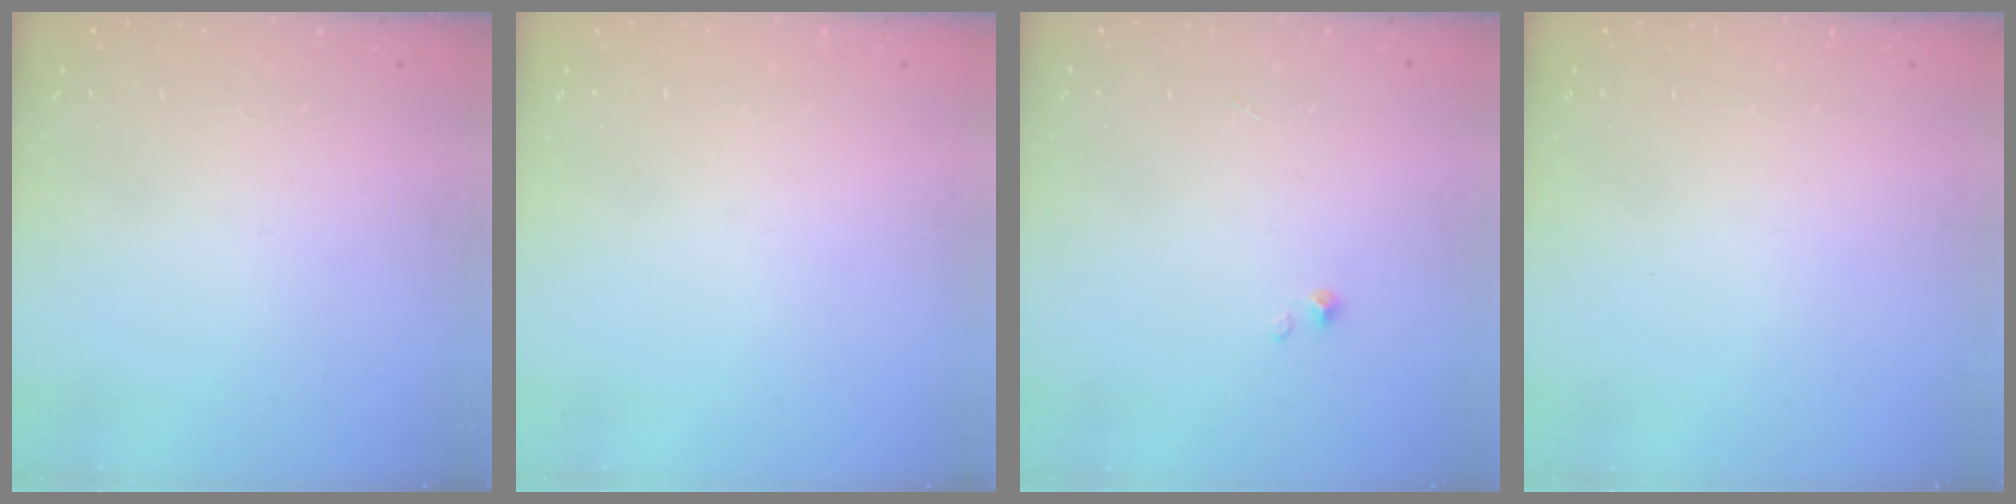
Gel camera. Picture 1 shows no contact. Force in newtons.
{"total": 0.0}
{"total": 0.0}
{"total": 0.0}